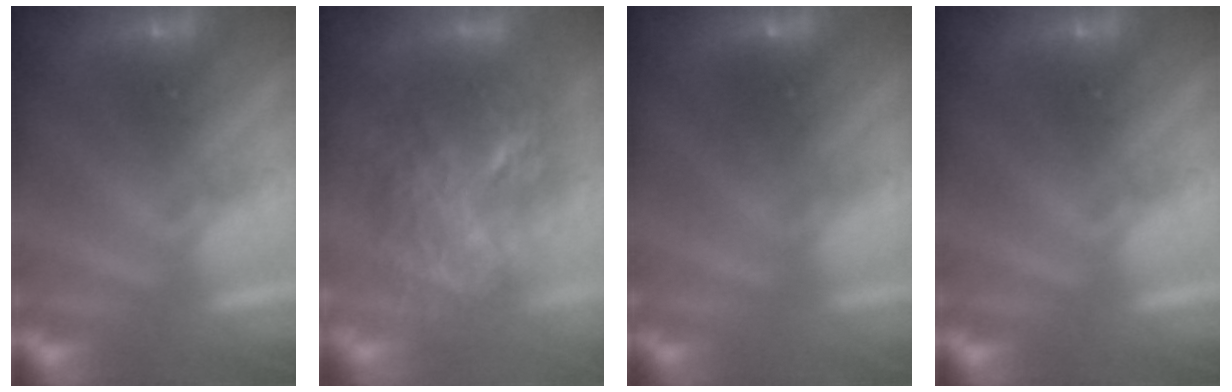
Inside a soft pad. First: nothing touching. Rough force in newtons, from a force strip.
{"total": 9.8}
{"total": 2.6}
{"total": 0.0}